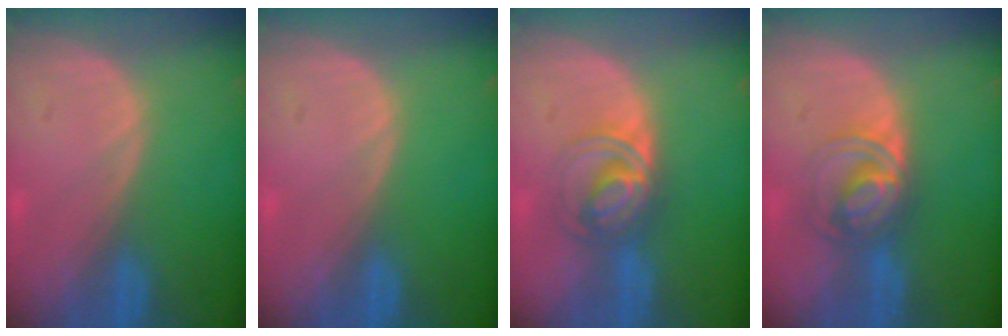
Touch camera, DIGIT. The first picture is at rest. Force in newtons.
{"total": 0.0}
{"total": 6.4, "press": 5.8, "slide": 2.8}
{"total": 6.5, "press": 5.8, "slide": 2.9}